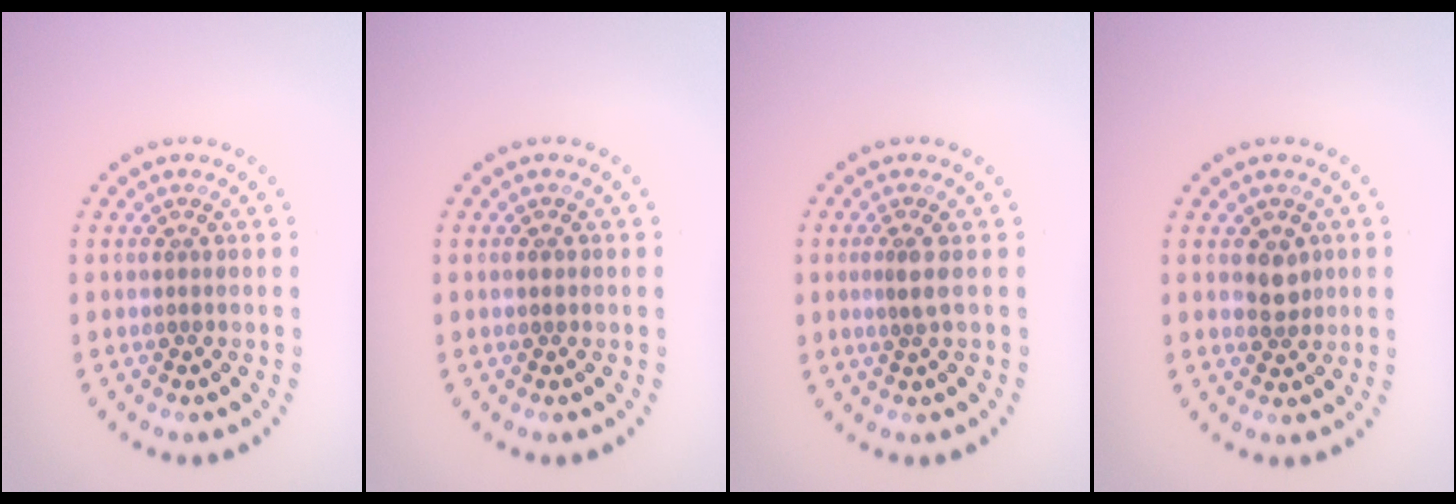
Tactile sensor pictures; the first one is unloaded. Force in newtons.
{"total": 0.5, "press": 0.5, "slide": 0.0}
{"total": 1.2, "press": 0.8, "slide": 0.9}
{"total": 1.9, "press": 1.8, "slide": 0.7}